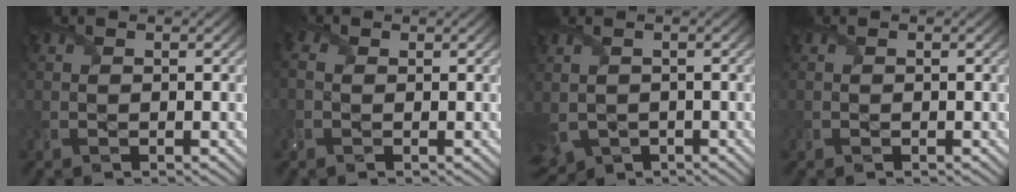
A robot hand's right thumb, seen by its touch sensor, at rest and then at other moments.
{"total": 2.1, "force": [-0.1, 1.8, 1.2], "torque": [-0.038, 0.000, -0.005]}
{"total": 4.2, "force": [-1.2, 3.0, 2.7], "torque": [-0.080, -0.028, -0.016]}
{"total": 0.0}